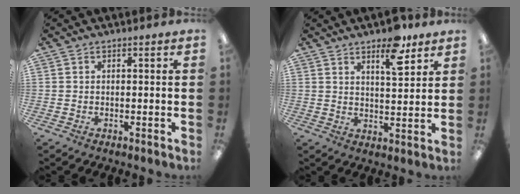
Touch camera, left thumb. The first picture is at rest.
{"total": 9.3, "force": [6.1, 3.5, 6.1], "torque": [-0.079, -0.032, 0.099]}